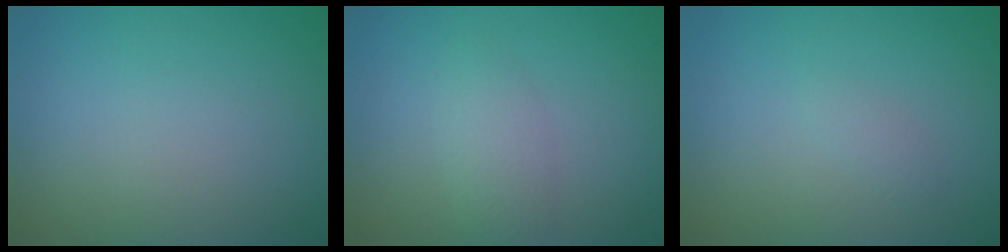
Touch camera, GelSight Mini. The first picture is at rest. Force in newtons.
{"total": 1.9, "press": 1.9, "slide": 0.1}
{"total": 0.6, "press": 0.6, "slide": 0.0}